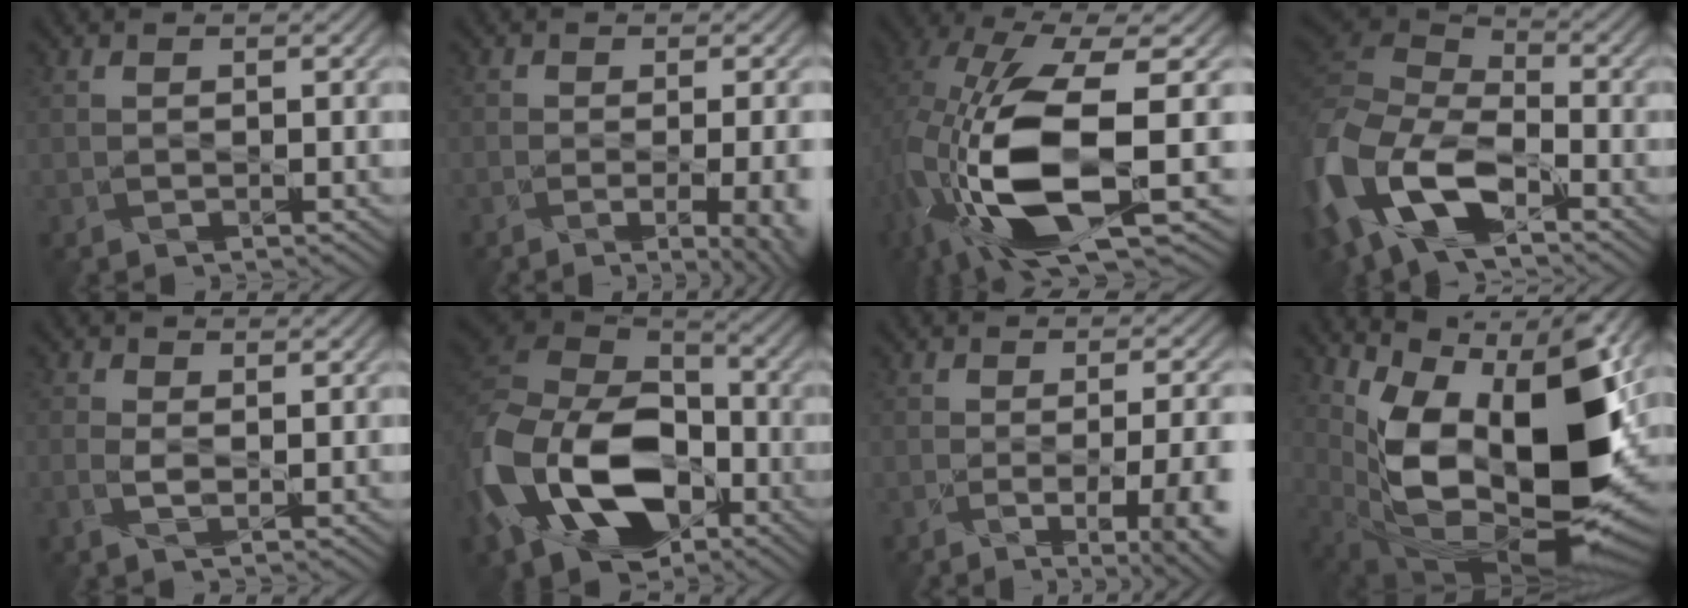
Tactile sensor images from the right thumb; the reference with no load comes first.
{"total": 8.8, "force": [-2.9, 3.7, 7.4], "torque": [-0.064, -0.008, -0.026]}
{"total": 14.3, "force": [-3.3, 6.2, 12.5], "torque": [-0.294, -0.018, -0.048]}
{"total": 16.2, "force": [-7.6, 9.2, 11.0], "torque": [-0.310, -0.036, -0.139]}
{"total": 1.3, "force": [-0.2, 0.7, 1.1], "torque": [-0.035, -0.001, -0.003]}
{"total": 17.8, "force": [-6.9, 12.5, 10.7], "torque": [-0.264, -0.037, -0.129]}
{"total": 11.0, "force": [-4.0, 4.2, 9.3], "torque": [-0.090, -0.006, -0.039]}
{"total": 16.7, "force": [2.1, 8.5, 14.2], "torque": [-0.224, -0.016, 0.051]}